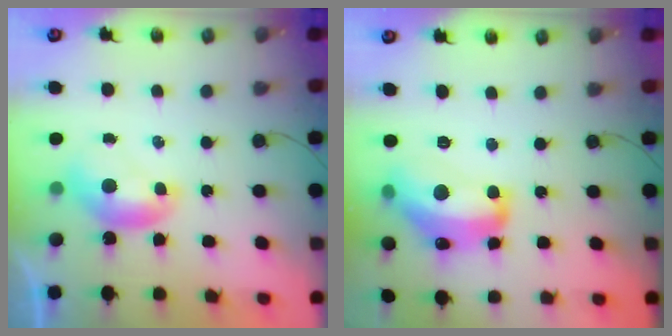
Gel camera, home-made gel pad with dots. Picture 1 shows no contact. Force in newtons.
{"total": 12.7, "press": 12.7, "slide": 0.9}